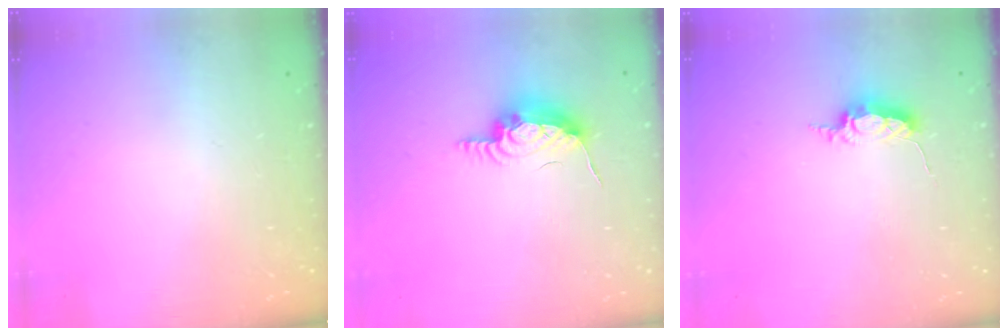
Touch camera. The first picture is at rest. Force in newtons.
{"total": 10.3, "press": 10.2, "slide": 1.0}
{"total": 5.5, "press": 5.5, "slide": 0.3}